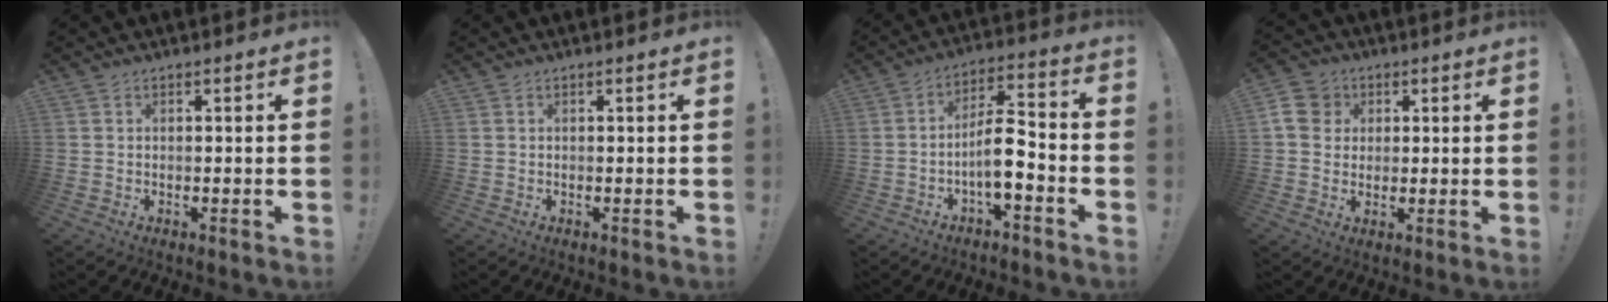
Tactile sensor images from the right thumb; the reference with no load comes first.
{"total": 0.0}
{"total": 10.8, "force": [-3.4, 4.0, 9.4], "torque": [-0.168, 0.019, -0.061]}
{"total": 9.0, "force": [2.3, 7.9, 3.5], "torque": [-0.057, -0.001, 0.048]}